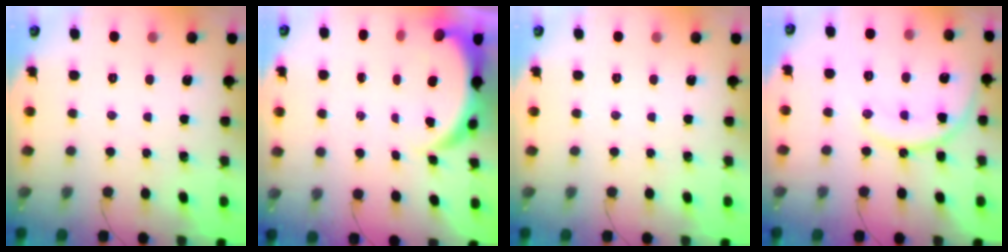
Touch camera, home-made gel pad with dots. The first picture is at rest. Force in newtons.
{"total": 5.4, "press": 5.4, "slide": 0.4}
{"total": 0.0}
{"total": 14.6, "press": 14.5, "slide": 1.3}